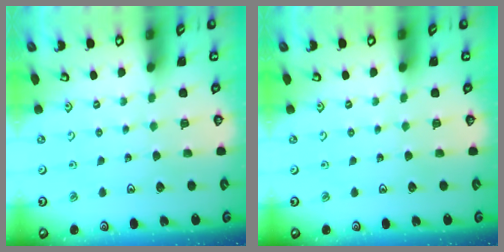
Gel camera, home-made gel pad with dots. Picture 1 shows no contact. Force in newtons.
{"total": 0.0}